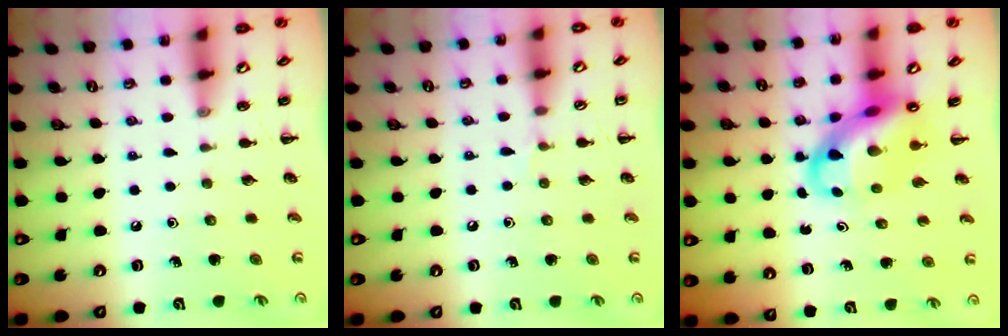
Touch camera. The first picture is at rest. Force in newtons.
{"total": 3.6, "press": 3.3, "slide": 1.3}
{"total": 11.5, "press": 11.0, "slide": 3.2}